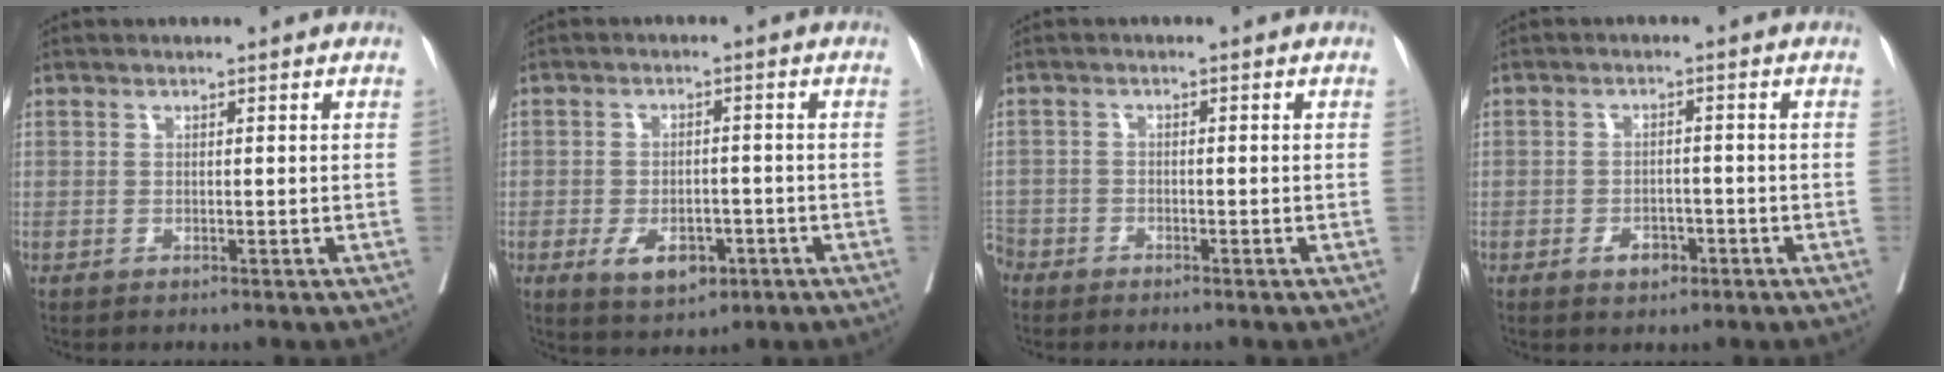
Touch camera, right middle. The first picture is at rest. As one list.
[{"total": 6.3, "force": [-2.8, 3.5, 4.4], "torque": [-0.070, -0.001, -0.035]}, {"total": 3.7, "force": [-3.3, 1.6, 0.7], "torque": [-0.011, -0.005, -0.069]}, {"total": 3.1, "force": [-1.7, 1.9, 1.8], "torque": [-0.024, 0.005, -0.019]}]